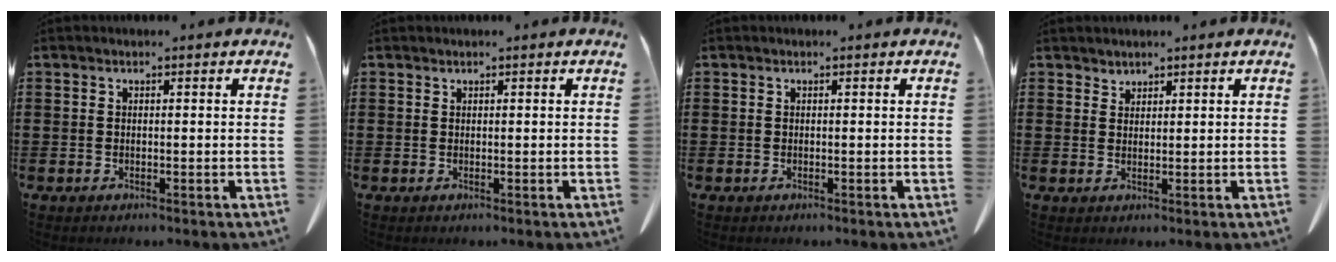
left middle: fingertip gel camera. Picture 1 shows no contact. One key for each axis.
{"total": 0.0}
{"total": 0.0}
{"total": 1.5, "fx": 1.4, "fy": 0.5, "fz": -0.1, "tx": -0.002, "ty": -0.001, "tz": 0.029}